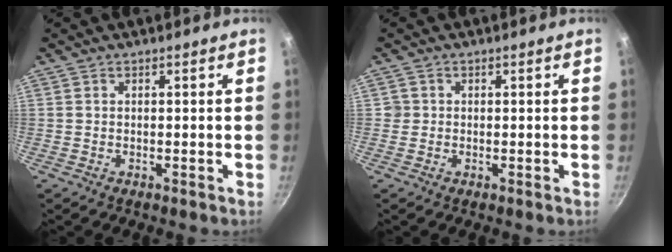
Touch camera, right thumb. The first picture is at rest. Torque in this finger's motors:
{"motor_torque": [0.23, 0.17, 0.32, 0.12, 0.00]}